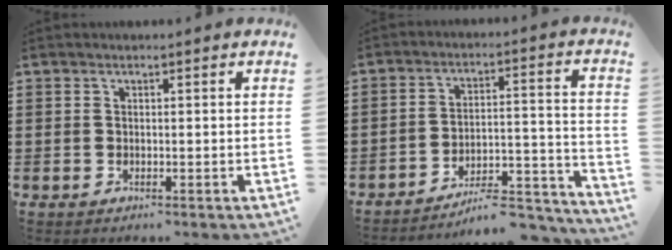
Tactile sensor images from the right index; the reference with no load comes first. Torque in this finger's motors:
{"motor_torque": [-0.10, 0.02, -0.36, -0.21]}